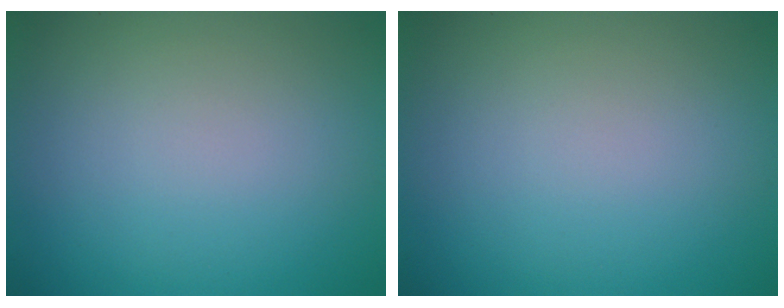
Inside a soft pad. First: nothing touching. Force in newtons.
{"total": 0.0}